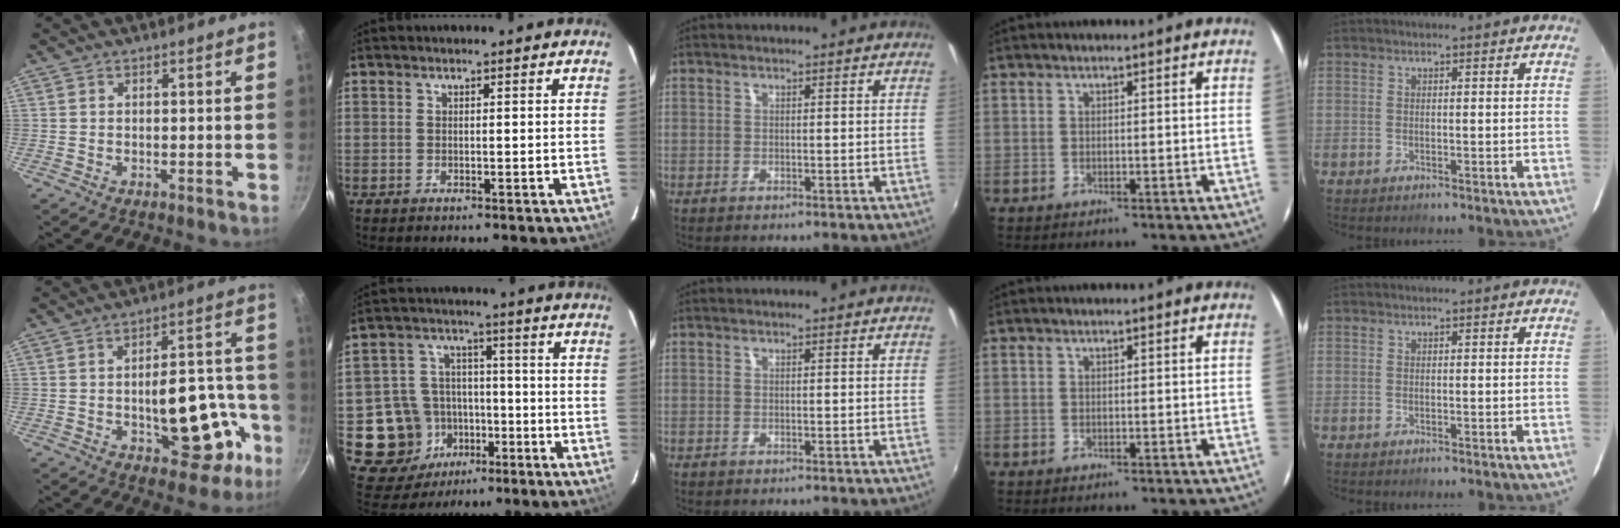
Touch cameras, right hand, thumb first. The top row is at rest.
{"thumb": {"total": 16.6, "force": [-5.5, 8.6, 13.1], "torque": [-0.105, 0.050, -0.069]}, "index": {"total": 13.1, "force": [-4.8, 11.6, 3.7], "torque": [-0.109, 0.029, -0.057]}}